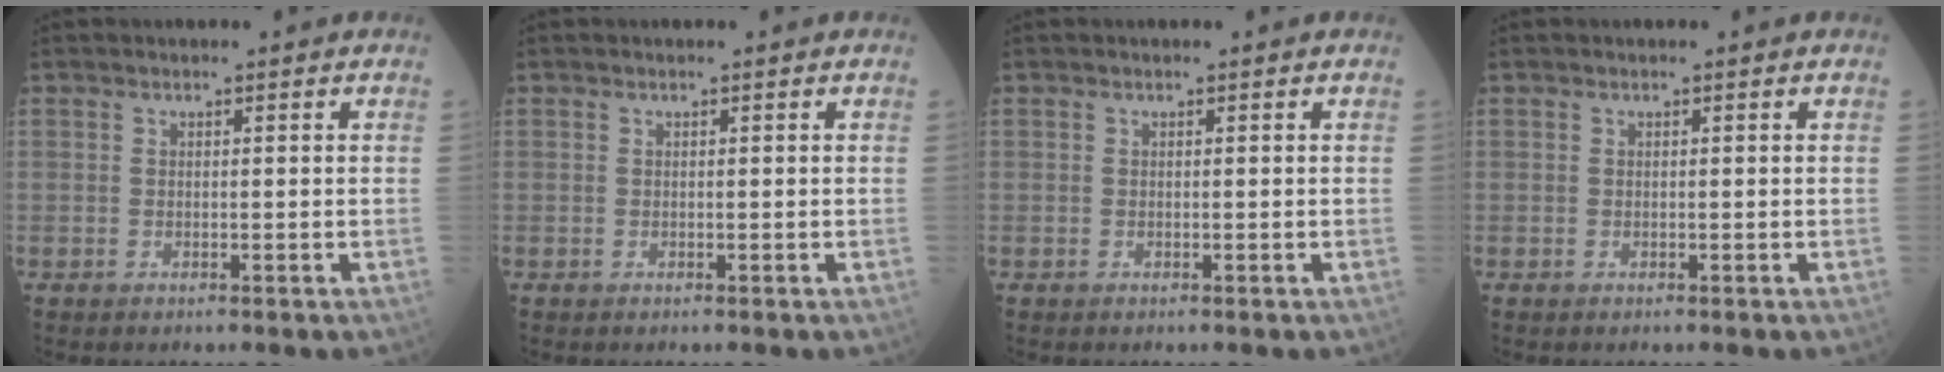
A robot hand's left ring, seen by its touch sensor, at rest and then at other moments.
{"total": 0.0}
{"total": 0.0}
{"total": 0.0}